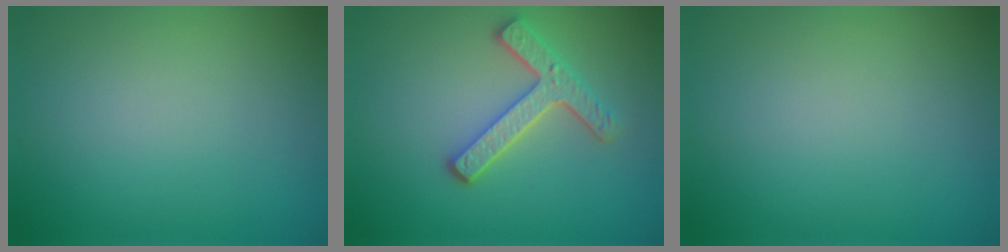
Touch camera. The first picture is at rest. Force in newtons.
{"total": 3.8, "press": 3.1, "slide": 2.1}
{"total": 0.0}